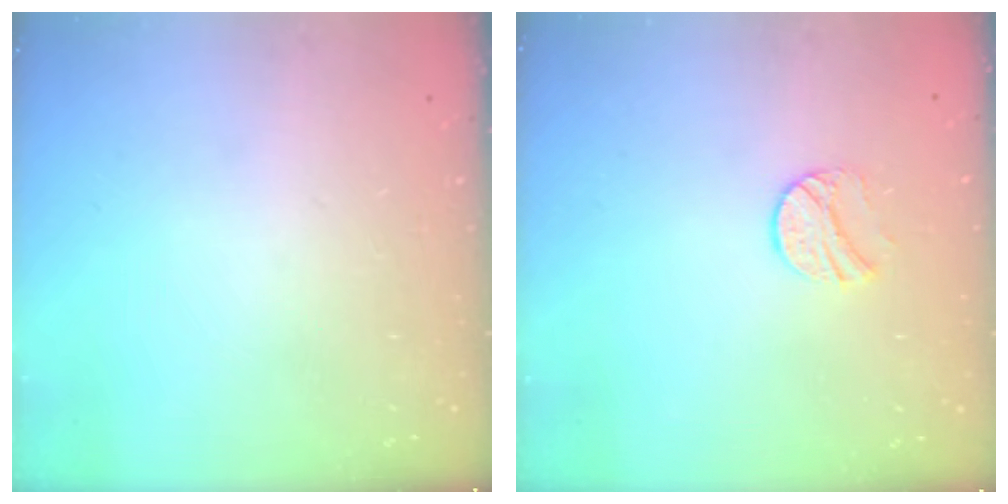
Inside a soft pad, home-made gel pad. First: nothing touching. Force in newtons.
{"total": 8.5, "press": 8.5, "slide": 0.4}